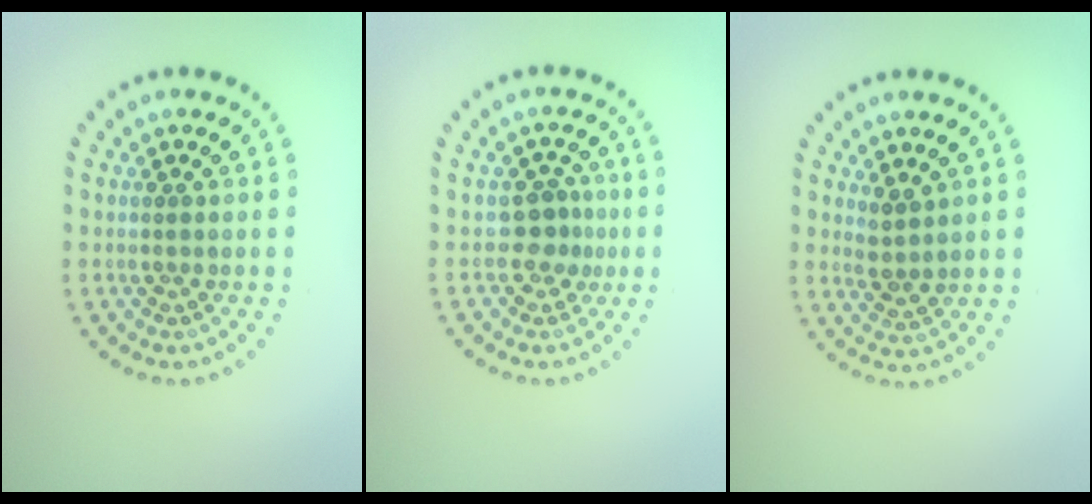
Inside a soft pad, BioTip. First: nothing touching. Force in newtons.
{"total": 2.3, "press": 1.6, "slide": 1.6}
{"total": 1.7, "press": 1.3, "slide": 1.0}